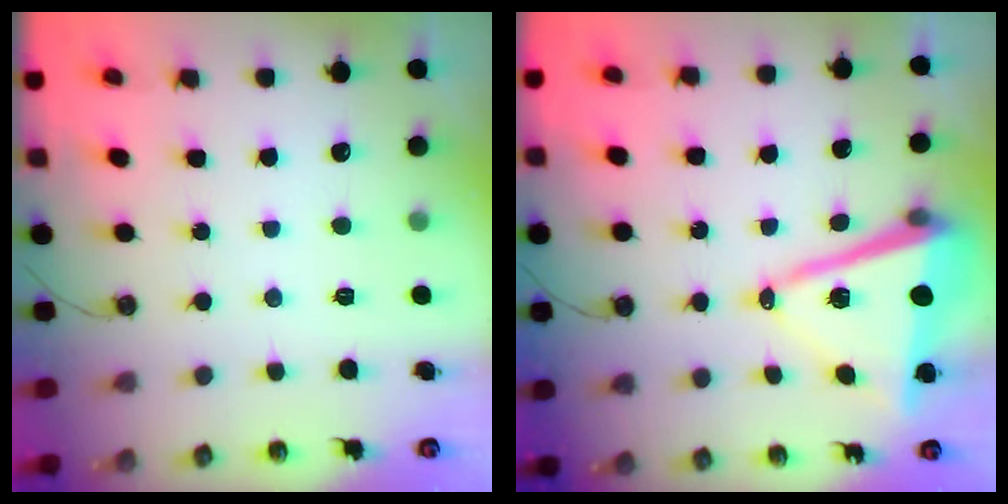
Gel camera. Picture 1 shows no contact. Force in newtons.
{"total": 12.7, "press": 12.4, "slide": 2.3}